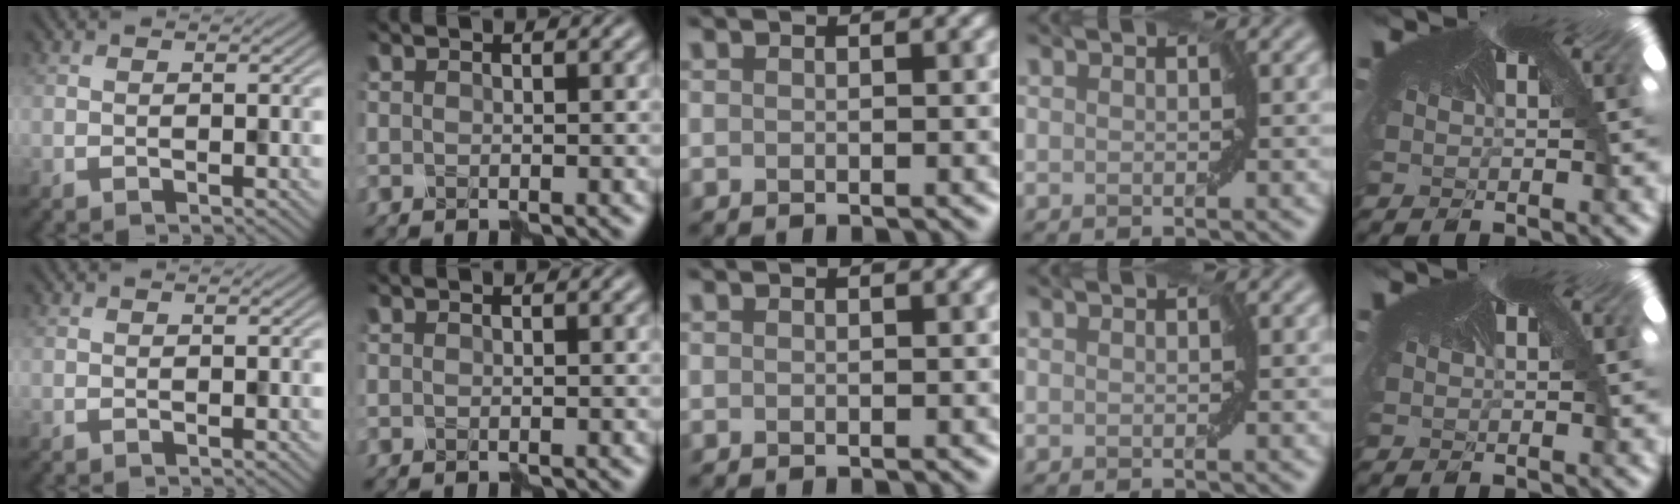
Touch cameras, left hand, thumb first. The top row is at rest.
{}